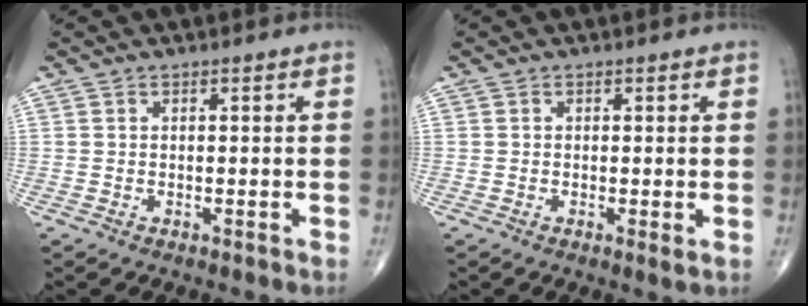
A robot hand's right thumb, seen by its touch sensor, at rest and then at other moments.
{"total": 1.0, "force": [-0.1, 0.1, 1.0], "torque": [-0.017, -0.006, -0.006]}